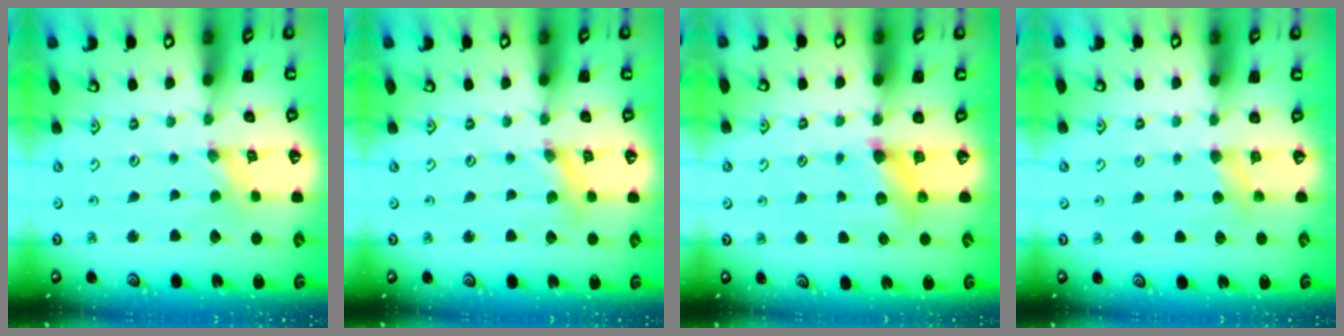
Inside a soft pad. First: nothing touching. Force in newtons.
{"total": 2.8, "press": 2.8, "slide": 0.4}
{"total": 6.8, "press": 6.8, "slide": 0.4}
{"total": 3.6, "press": 3.5, "slide": 0.6}